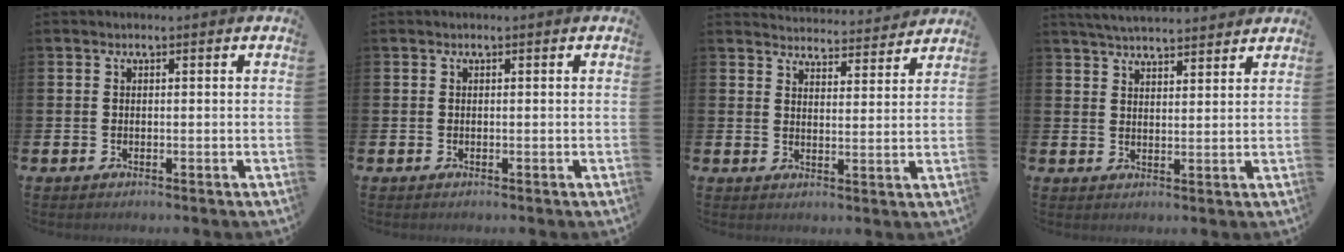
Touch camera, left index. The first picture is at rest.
{"total": 0.0}
{"total": 4.1, "force": [4.1, 0.5, -0.1], "torque": [-0.010, -0.035, 0.071]}
{"total": 4.4, "force": [4.3, 0.3, 0.6], "torque": [-0.021, -0.020, 0.079]}